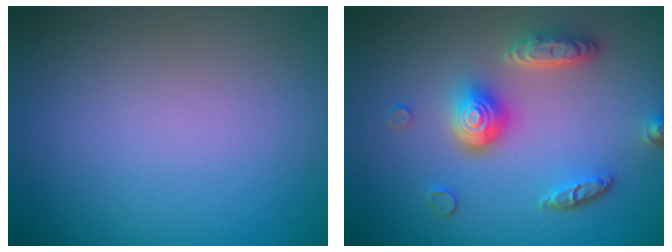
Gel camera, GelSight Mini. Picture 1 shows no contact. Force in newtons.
{"total": 5.0, "press": 3.7, "slide": 3.3}